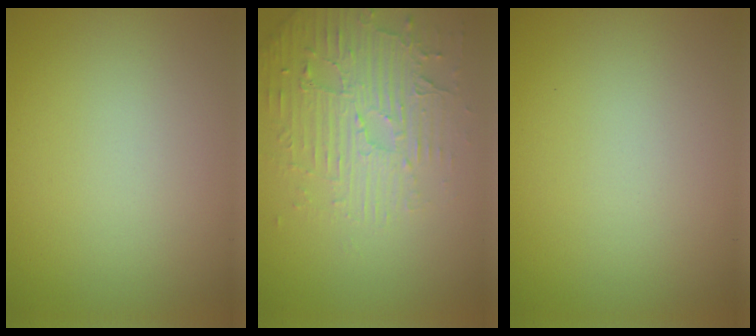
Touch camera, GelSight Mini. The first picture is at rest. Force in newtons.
{"total": 4.6, "press": 3.6, "slide": 2.8}
{"total": 0.0}